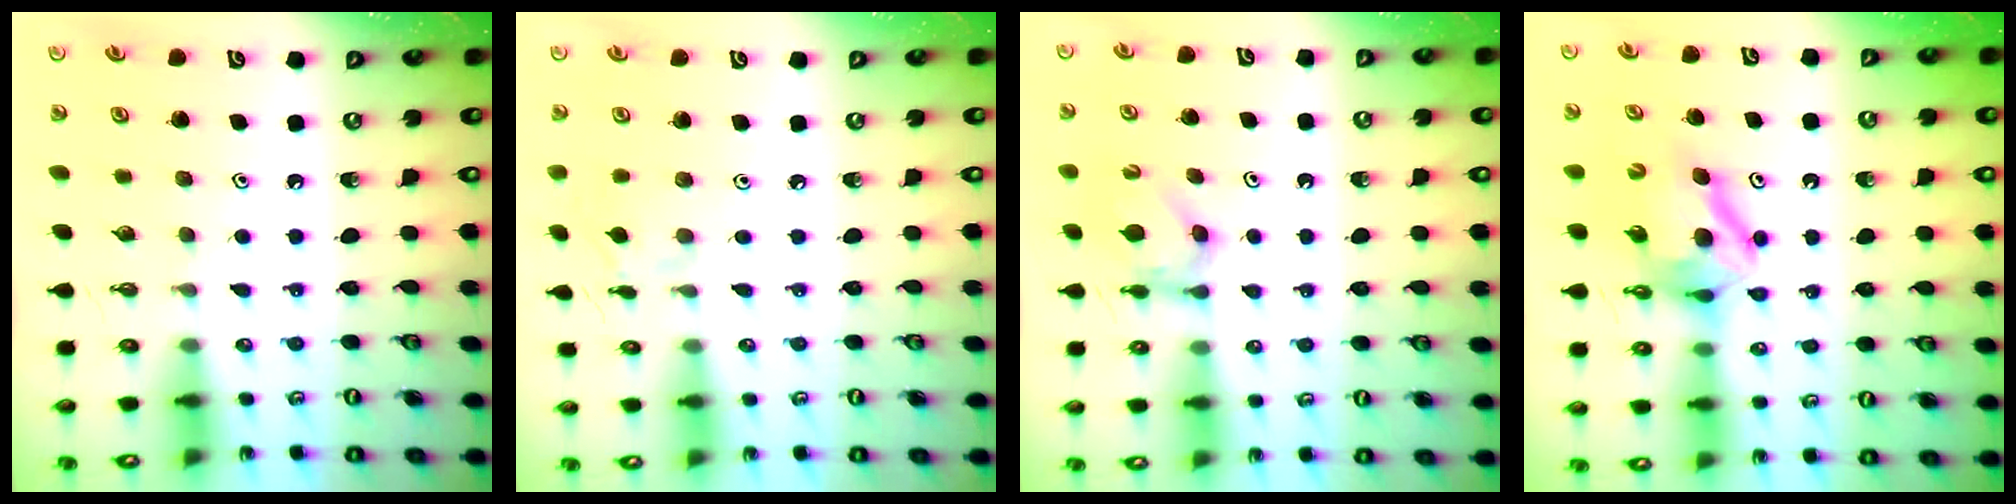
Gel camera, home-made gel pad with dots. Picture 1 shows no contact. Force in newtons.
{"total": 3.5, "press": 3.5, "slide": 0.2}
{"total": 4.7, "press": 4.7, "slide": 0.8}
{"total": 9.0, "press": 9.0, "slide": 0.9}